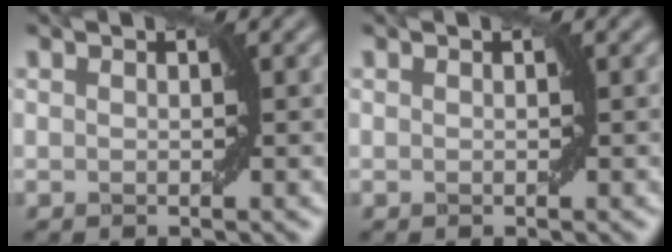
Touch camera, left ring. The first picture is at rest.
{"total": 0.0}